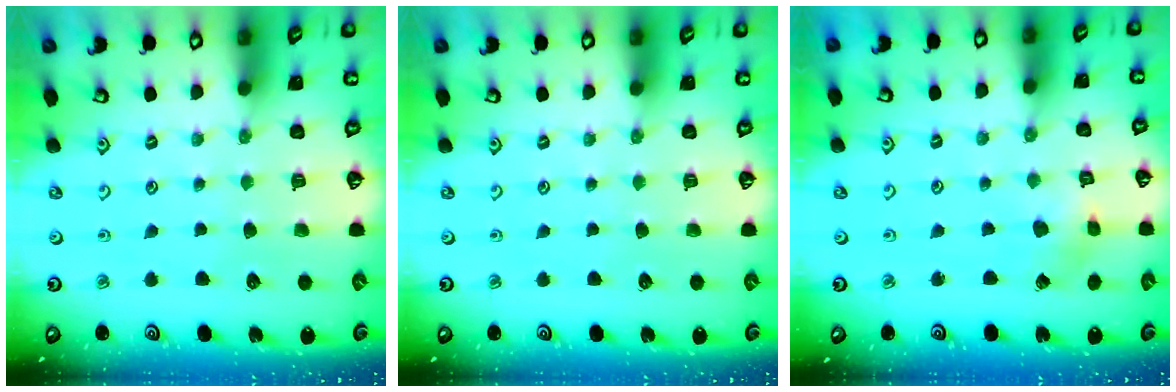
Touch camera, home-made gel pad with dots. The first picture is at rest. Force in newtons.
{"total": 0.0}
{"total": 1.7, "press": 1.7, "slide": 0.2}